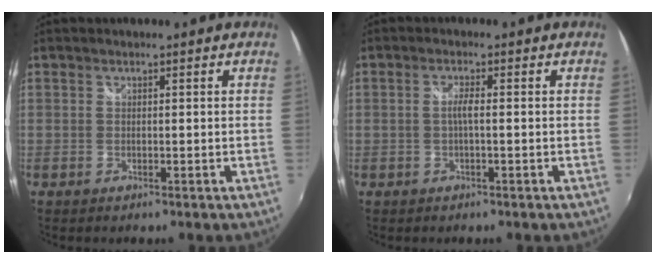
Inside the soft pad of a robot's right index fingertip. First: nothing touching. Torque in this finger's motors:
{"motor_torque": [0.46, 0.02, 0.21, 0.04]}